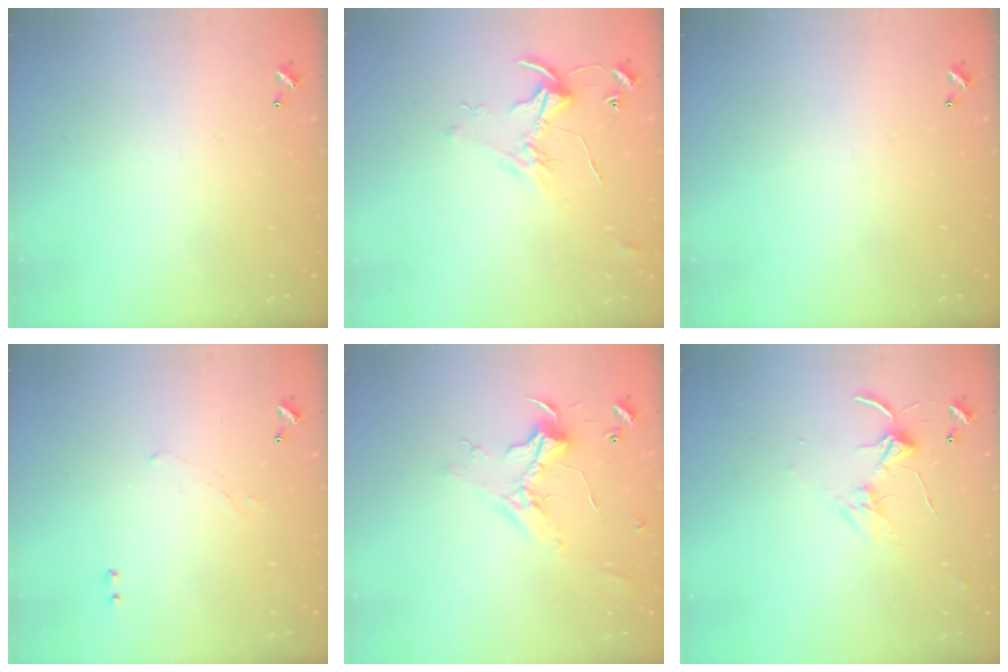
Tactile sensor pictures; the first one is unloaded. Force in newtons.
{"total": 2.2, "press": 2.1, "slide": 0.3}
{"total": 0.0}
{"total": 2.8, "press": 2.7, "slide": 0.5}
{"total": 0.9, "press": 0.8, "slide": 0.4}
{"total": 2.7, "press": 2.7, "slide": 0.4}